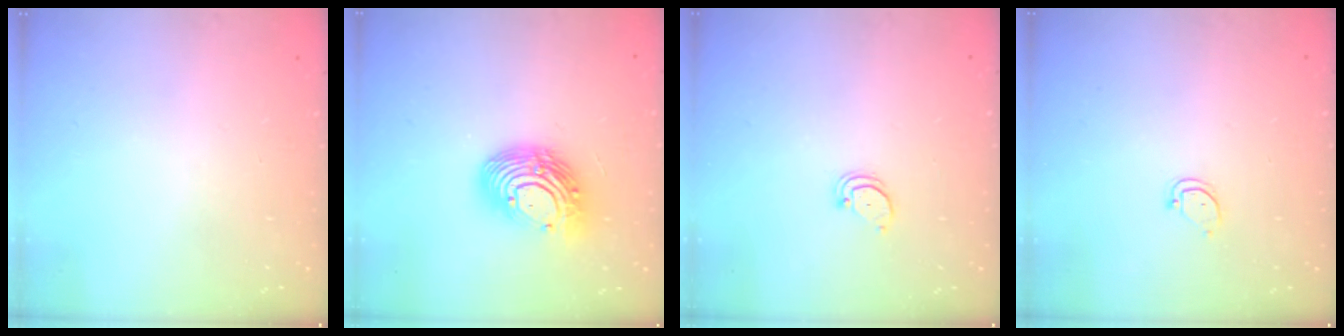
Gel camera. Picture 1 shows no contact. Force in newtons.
{"total": 14.5, "press": 14.4, "slide": 1.3}
{"total": 1.5, "press": 1.5, "slide": 0.2}
{"total": 3.6, "press": 3.6, "slide": 0.2}